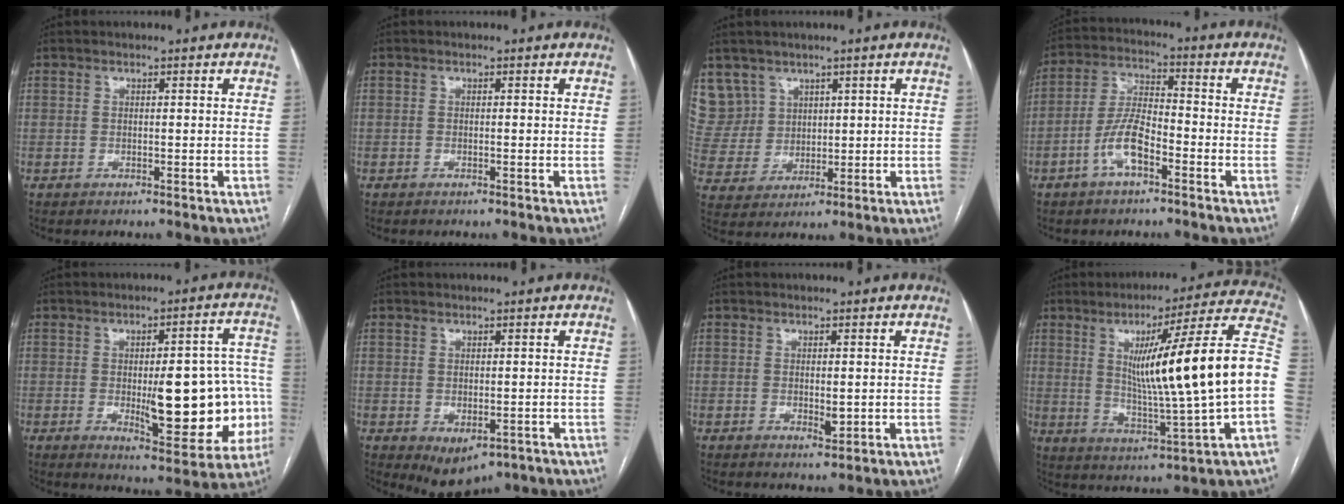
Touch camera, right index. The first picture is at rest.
{"total": 0.0}
{"total": 9.0, "force": [5.4, 7.2, 0.2], "torque": [-0.016, 0.030, 0.128]}
{"total": 7.7, "force": [-3.6, 2.6, 6.3], "torque": [-0.135, 0.012, -0.071]}
{"total": 17.6, "force": [-3.0, 5.2, 16.6], "torque": [-0.165, 0.024, -0.020]}
{"total": 5.0, "force": [-2.1, 3.0, 3.4], "torque": [-0.048, -0.008, -0.017]}
{"total": 2.1, "force": [-0.3, 0.8, 1.9], "torque": [-0.032, -0.006, 0.000]}
{"total": 21.3, "force": [0.9, -0.3, 21.3], "torque": [-0.299, 0.012, 0.009]}